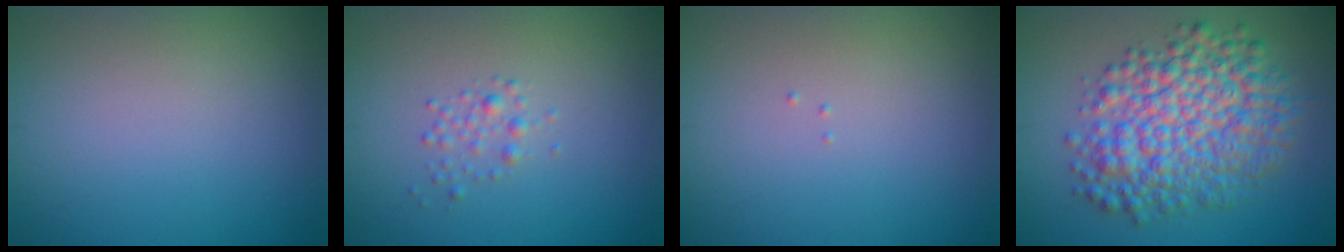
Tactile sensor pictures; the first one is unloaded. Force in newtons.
{"total": 1.2, "press": 1.2, "slide": 0.0}
{"total": 0.0}
{"total": 8.2, "press": 8.2, "slide": 0.1}